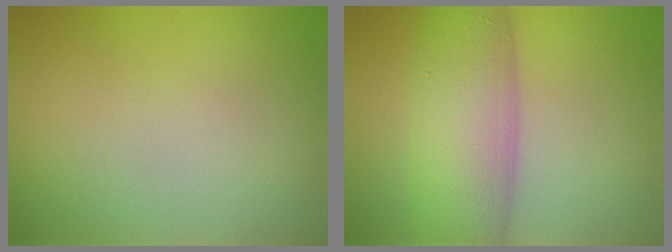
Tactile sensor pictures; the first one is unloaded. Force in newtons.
{"total": 8.2, "press": 8.2, "slide": 0.1}